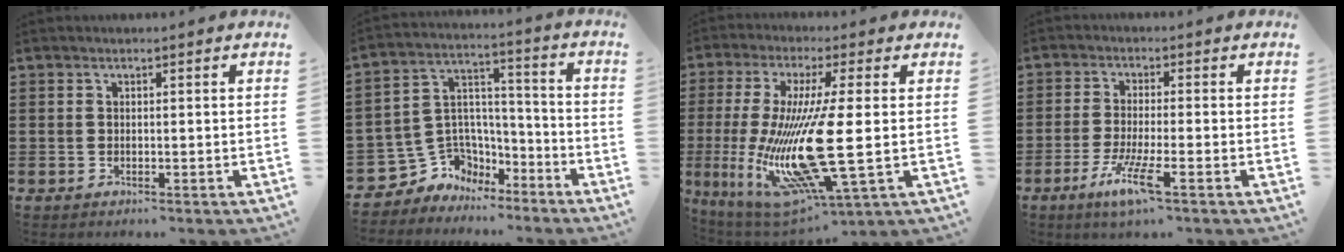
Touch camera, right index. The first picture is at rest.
{"total": 6.4, "force": [-3.1, 5.5, 0.8], "torque": [-0.054, -0.003, -0.060]}
{"total": 16.9, "force": [-0.8, 3.1, 16.6], "torque": [-0.340, -0.030, -0.017]}
{"total": 6.5, "force": [-3.4, 0.4, 5.5], "torque": [-0.123, -0.018, -0.066]}